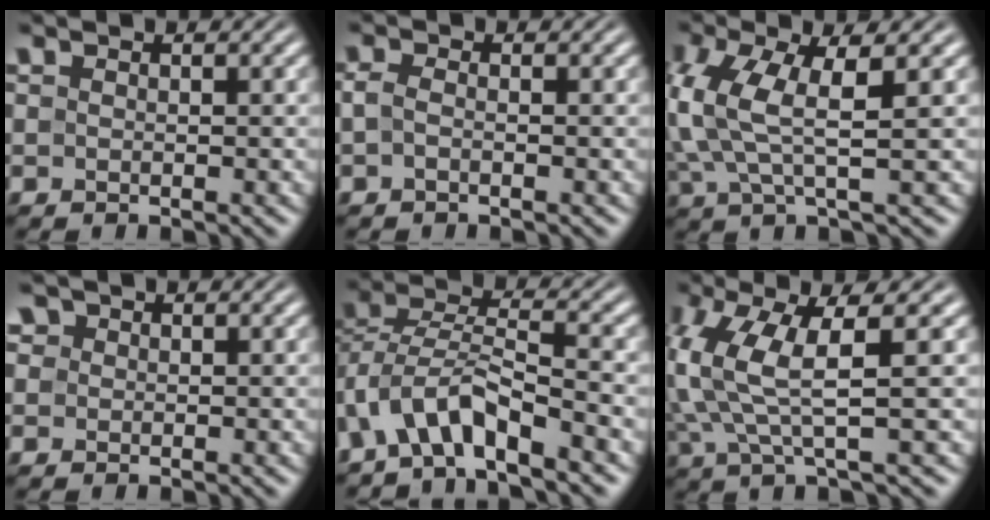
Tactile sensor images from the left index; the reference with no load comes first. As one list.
[{"total": 1.0, "force": [-0.5, 0.4, 0.8], "torque": [-0.022, 0.001, -0.013]}, {"total": 6.3, "force": [0.9, 2.1, 5.8], "torque": [-0.154, 0.008, 0.015]}, {"total": 2.2, "force": [1.0, 1.8, 0.8], "torque": [-0.017, 0.012, 0.004]}, {"total": 5.6, "force": [-3.8, 1.9, 3.7], "torque": [-0.068, 0.009, -0.077]}, {"total": 6.8, "force": [1.2, 1.8, 6.5], "torque": [-0.165, 0.008, 0.024]}]